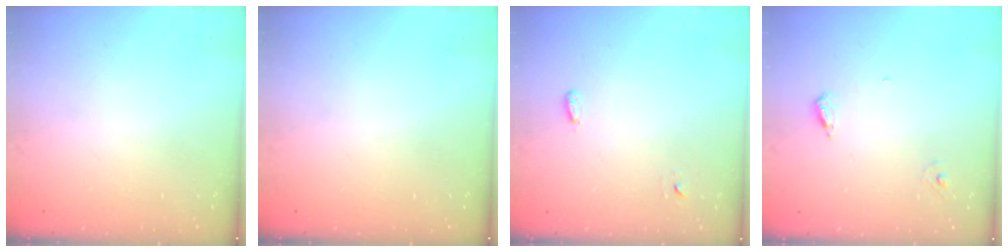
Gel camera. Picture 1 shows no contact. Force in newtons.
{"total": 0.0}
{"total": 2.8, "press": 2.7, "slide": 0.6}
{"total": 4.6, "press": 4.6, "slide": 0.4}